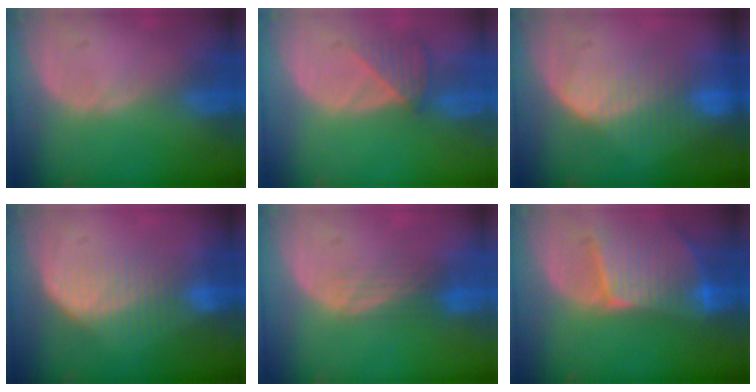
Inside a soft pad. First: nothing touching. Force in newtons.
{"total": 3.6, "press": 3.5, "slide": 1.0}
{"total": 8.6, "press": 7.3, "slide": 4.6}
{"total": 6.8, "press": 6.3, "slide": 2.5}
{"total": 4.0, "press": 3.2, "slide": 2.3}
{"total": 9.5, "press": 8.4, "slide": 4.5}